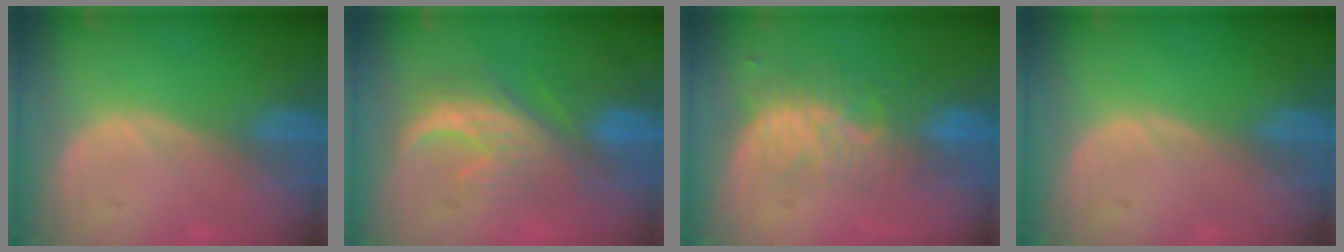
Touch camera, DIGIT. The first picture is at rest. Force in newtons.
{"total": 8.5, "press": 8.3, "slide": 1.6}
{"total": 8.1, "press": 7.3, "slide": 3.6}
{"total": 0.0}